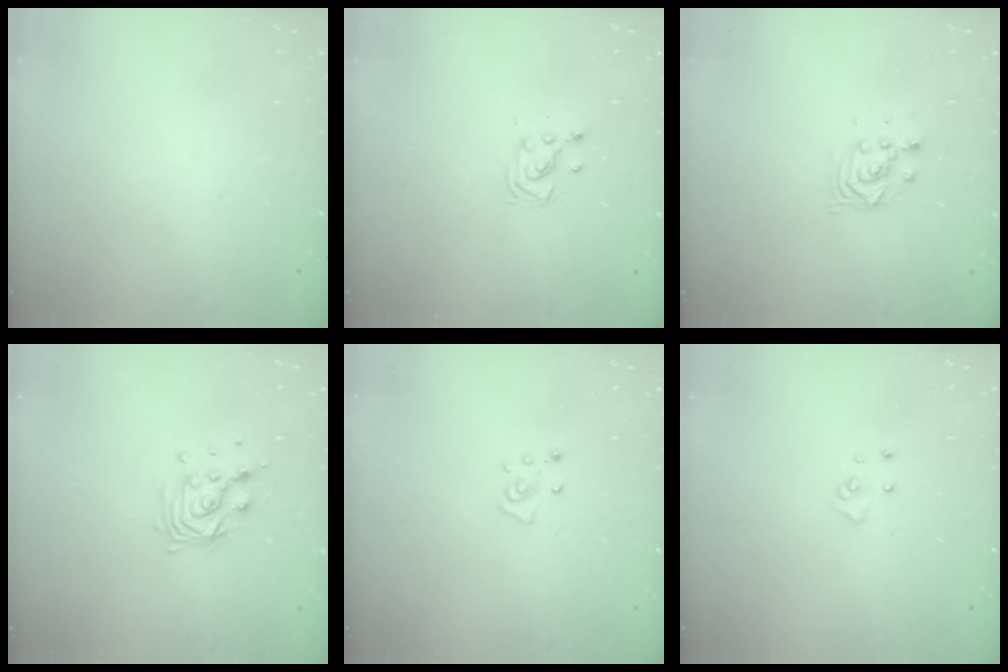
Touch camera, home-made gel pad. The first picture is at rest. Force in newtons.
{"total": 4.0, "press": 4.0, "slide": 0.4}
{"total": 4.4, "press": 4.4, "slide": 0.2}
{"total": 9.5, "press": 9.4, "slide": 0.8}
{"total": 4.7, "press": 4.7, "slide": 0.5}
{"total": 5.1, "press": 5.1, "slide": 0.4}